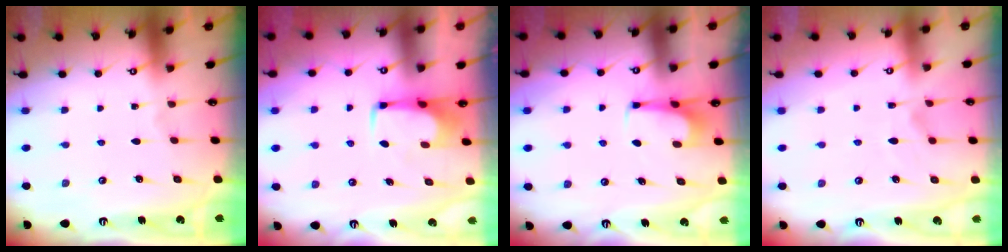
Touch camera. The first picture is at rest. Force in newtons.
{"total": 1.3, "press": 1.2, "slide": 0.4}
{"total": 5.2, "press": 5.2, "slide": 0.4}
{"total": 2.2, "press": 1.7, "slide": 1.4}